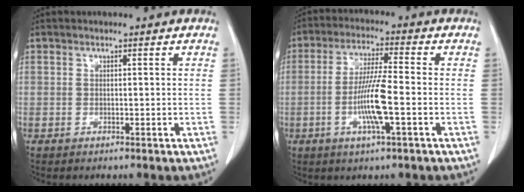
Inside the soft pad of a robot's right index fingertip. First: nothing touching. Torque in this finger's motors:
{"motor_torque": [0.26, -0.10, 0.20, 0.09]}